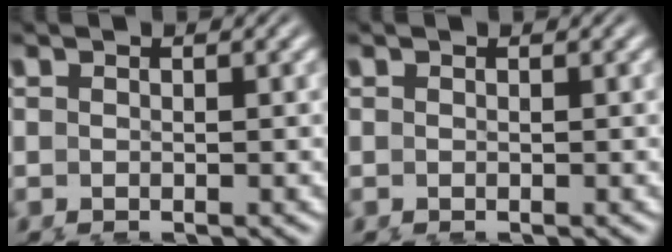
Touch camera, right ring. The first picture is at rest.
{"total": 0.0}